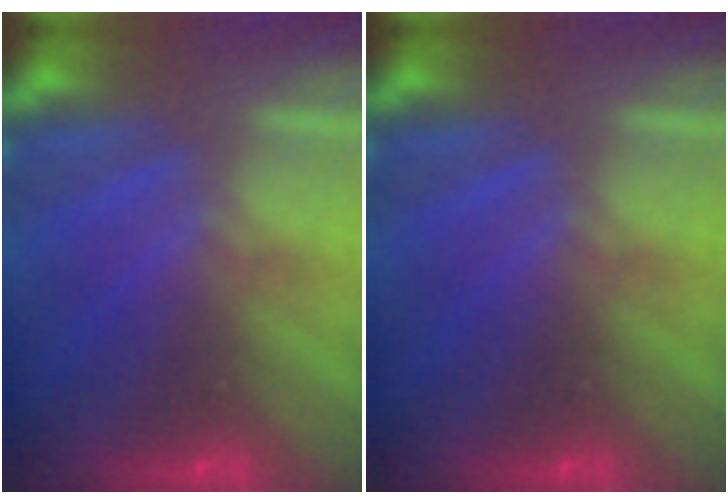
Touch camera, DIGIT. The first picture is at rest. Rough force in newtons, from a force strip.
{"total": 0.0}